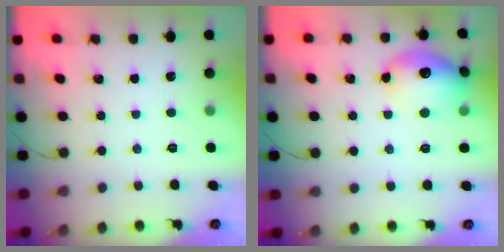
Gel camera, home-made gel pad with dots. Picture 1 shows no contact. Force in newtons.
{"total": 16.2, "press": 16.2, "slide": 1.5}